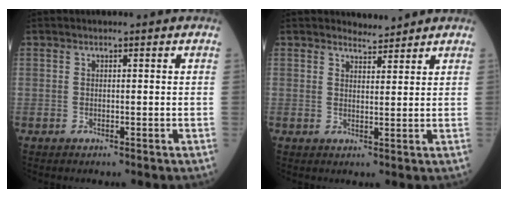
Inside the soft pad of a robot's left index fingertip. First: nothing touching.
{"total": 2.2, "force": [2.2, 0.4, -0.3], "torque": [0.007, -0.001, 0.036]}